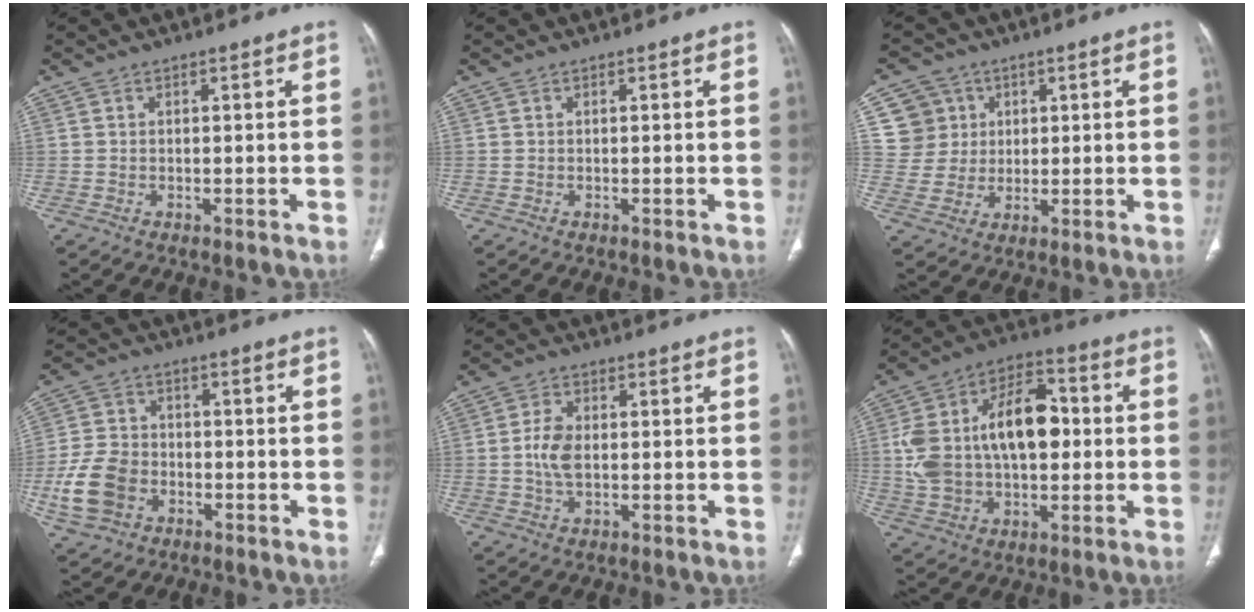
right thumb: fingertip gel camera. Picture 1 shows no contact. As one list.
[{"total": 0.0}, {"total": 8.0, "force": [2.6, 7.5, 0.9], "torque": [0.020, -0.006, 0.052]}, {"total": 10.4, "force": [-3.5, 7.9, 5.7], "torque": [-0.109, 0.018, -0.066]}, {"total": 5.1, "force": [-0.1, 3.1, 4.0], "torque": [-0.082, 0.005, -0.004]}, {"total": 20.3, "force": [1.2, 12.5, 16.0], "torque": [-0.269, 0.032, 0.025]}]